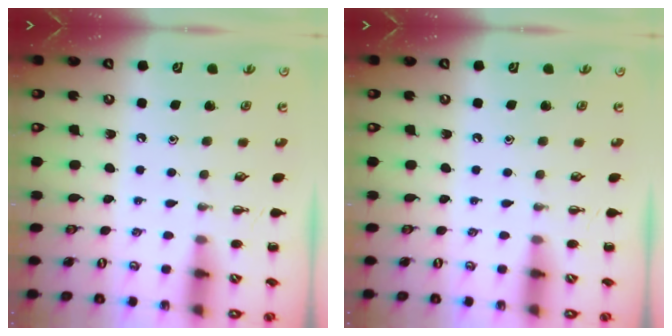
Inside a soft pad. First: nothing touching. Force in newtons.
{"total": 0.0}